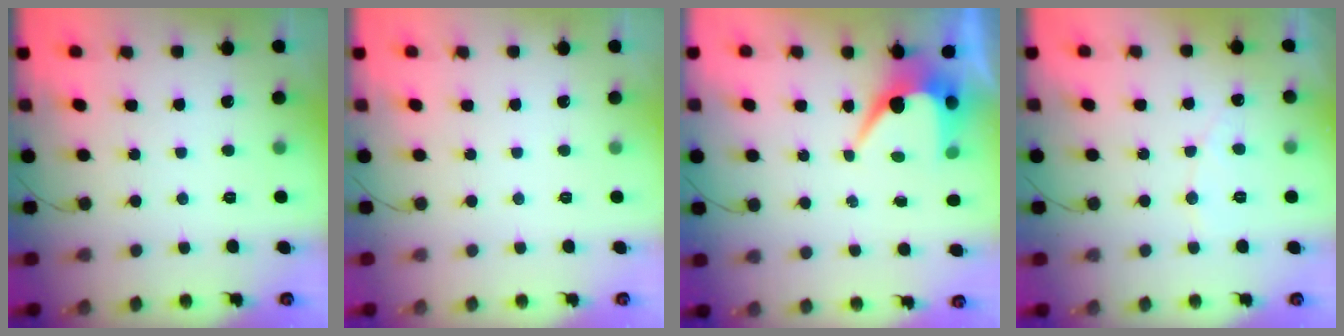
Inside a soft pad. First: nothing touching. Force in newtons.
{"total": 0.0}
{"total": 6.7, "press": 6.7, "slide": 0.3}
{"total": 4.5, "press": 4.4, "slide": 0.3}